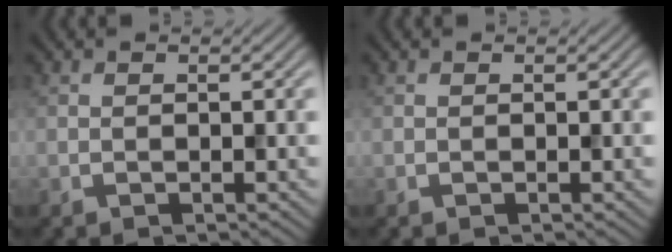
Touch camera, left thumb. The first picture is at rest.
{"total": 0.0}